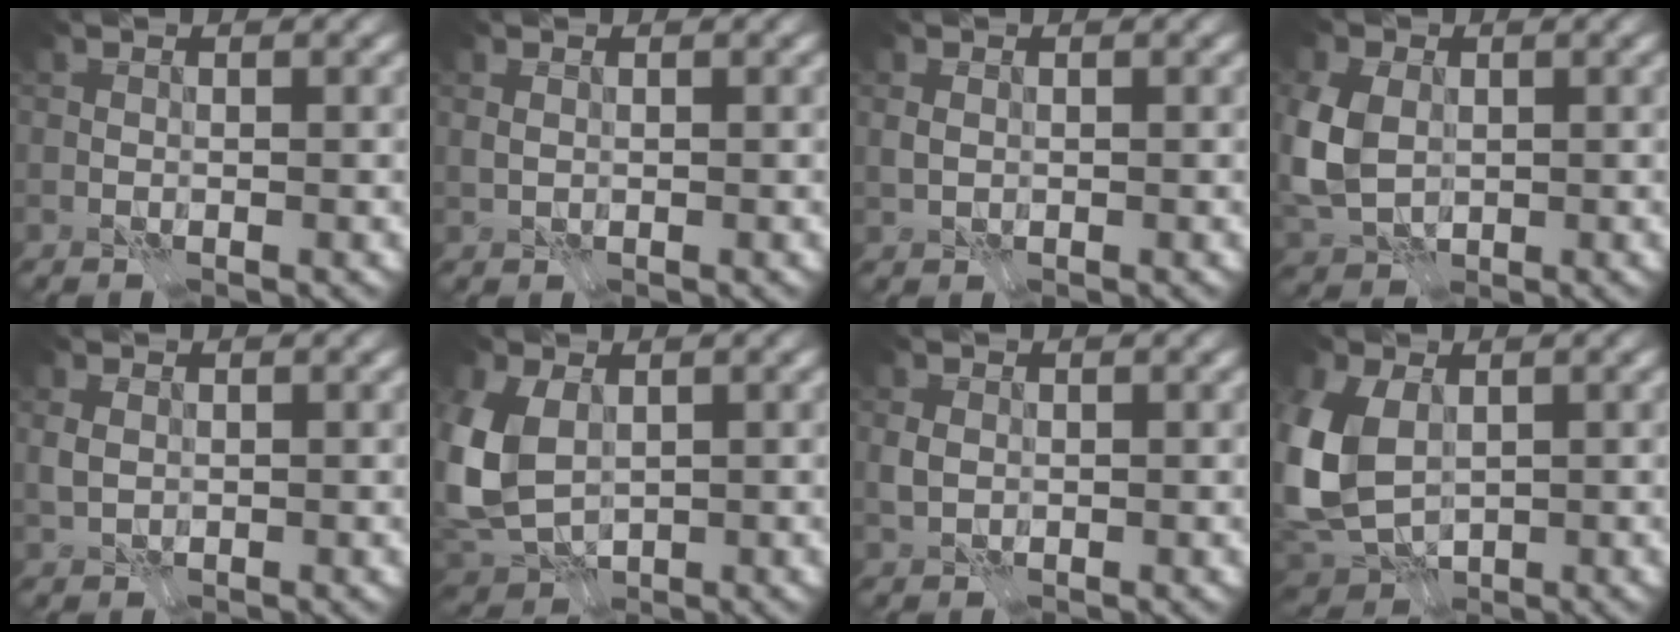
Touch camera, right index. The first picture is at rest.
{"total": 0.7, "force": [0.2, 0.5, 0.5], "torque": [-0.015, 0.001, 0.006]}
{"total": 1.2, "force": [0.1, 0.9, 0.7], "torque": [-0.019, 0.000, 0.003]}
{"total": 6.5, "force": [0.2, 4.9, 4.2], "torque": [-0.123, -0.002, 0.001]}
{"total": 1.6, "force": [0.1, 1.2, 1.0], "torque": [-0.027, 0.000, 0.005]}
{"total": 7.1, "force": [0.7, 5.0, 5.1], "torque": [-0.131, -0.008, 0.012]}
{"total": 1.3, "force": [0.0, 1.1, 0.8], "torque": [-0.019, 0.001, 0.000]}
{"total": 8.5, "force": [0.6, 5.9, 6.0], "torque": [-0.167, -0.011, 0.009]}